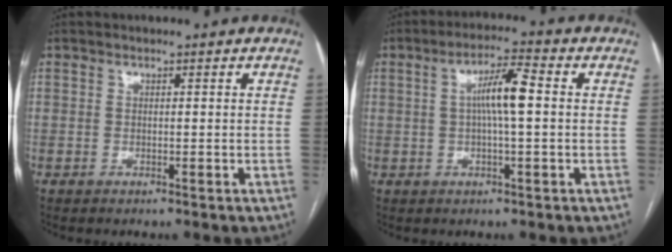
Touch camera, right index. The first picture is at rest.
{"total": 6.4, "force": [0.5, 0.5, 6.4], "torque": [-0.116, 0.014, 0.006]}